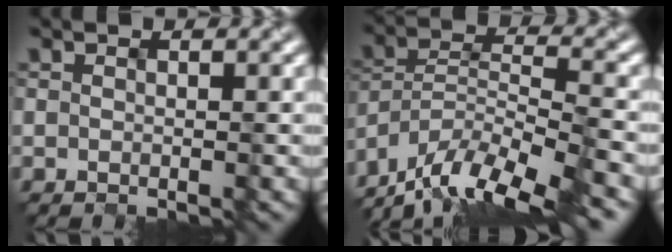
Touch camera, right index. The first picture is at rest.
{"total": 11.3, "force": [-9.5, 2.2, 5.7], "torque": [-0.100, 0.002, -0.163]}